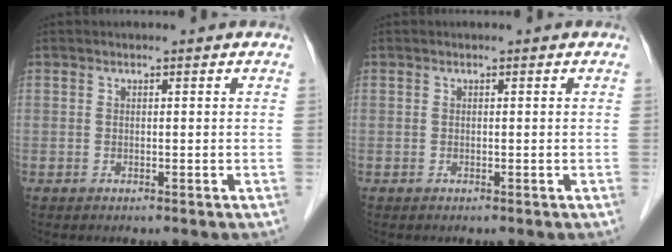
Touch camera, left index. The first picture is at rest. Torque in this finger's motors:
{"motor_torque": [0.00, 0.01, 0.00, 0.00]}